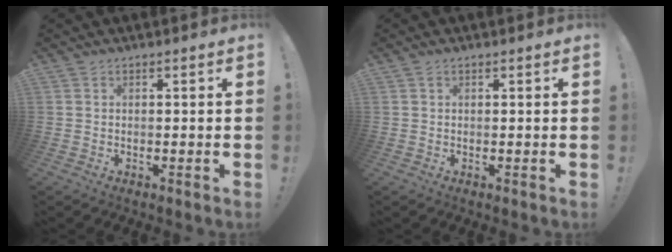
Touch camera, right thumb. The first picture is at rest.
{"total": 0.6, "force": [0.3, 0.3, 0.3], "torque": [0.000, -0.001, 0.004]}